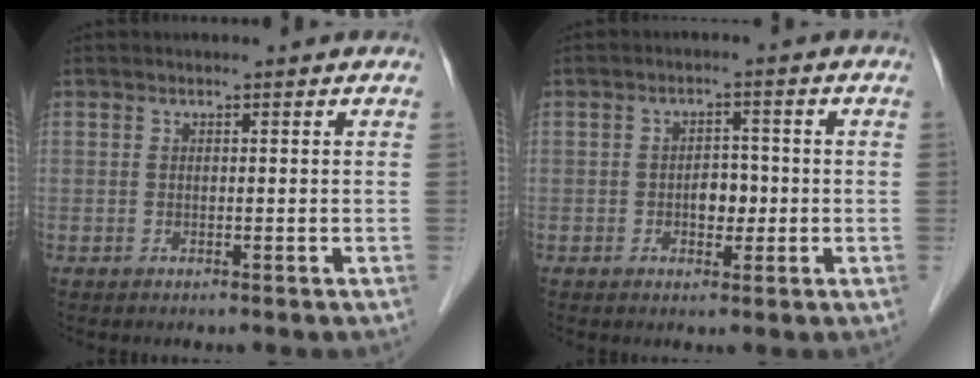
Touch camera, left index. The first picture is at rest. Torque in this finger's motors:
{"motor_torque": [0.08, 0.03, 0.02, 0.01]}